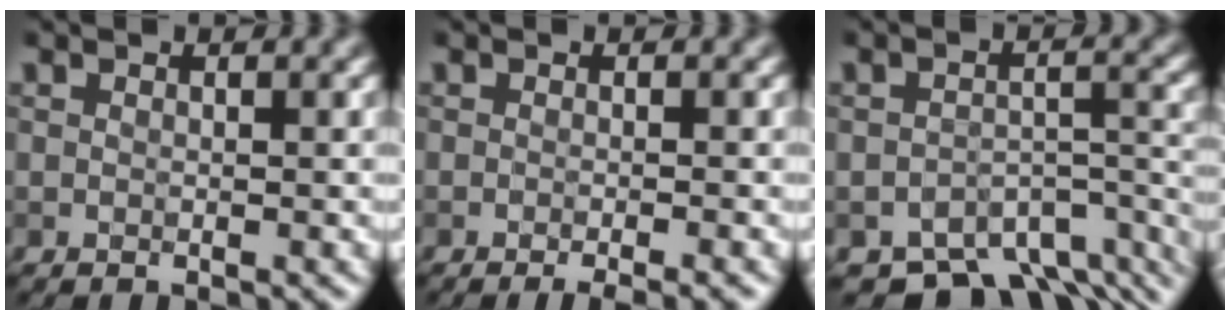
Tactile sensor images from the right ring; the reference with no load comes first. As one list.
[{"total": 2.5, "force": [-1.5, 0.4, 1.9], "torque": [-0.023, -0.002, -0.022]}, {"total": 7.9, "force": [-6.3, 3.4, 3.4], "torque": [-0.038, -0.021, -0.095]}]